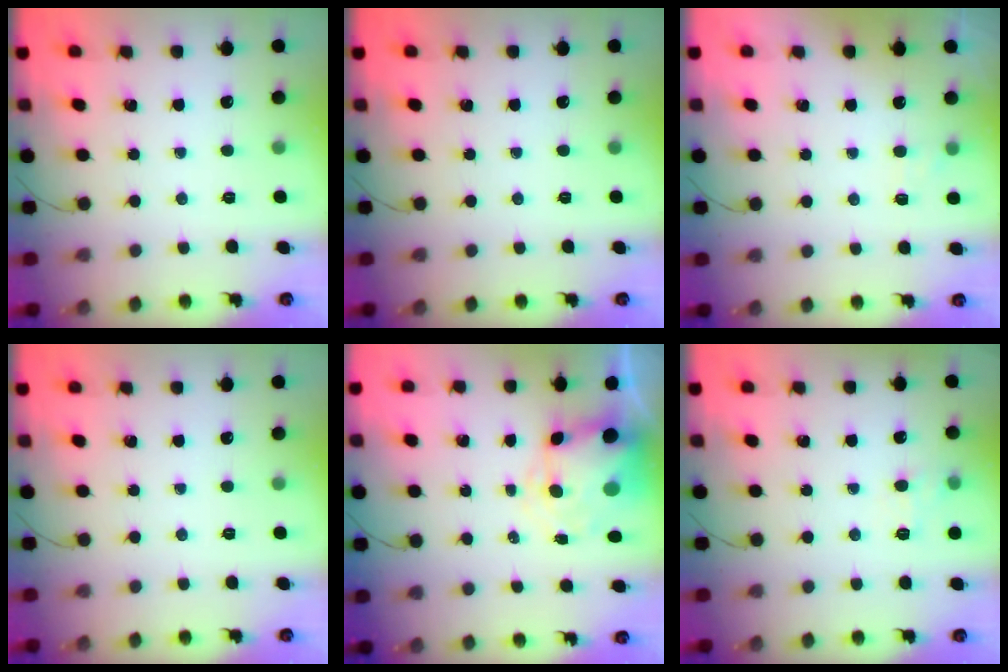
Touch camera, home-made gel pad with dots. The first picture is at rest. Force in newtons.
{"total": 0.0}
{"total": 4.4, "press": 4.2, "slide": 1.3}
{"total": 0.0}
{"total": 7.3, "press": 7.0, "slide": 2.0}
{"total": 8.1, "press": 7.8, "slide": 2.2}